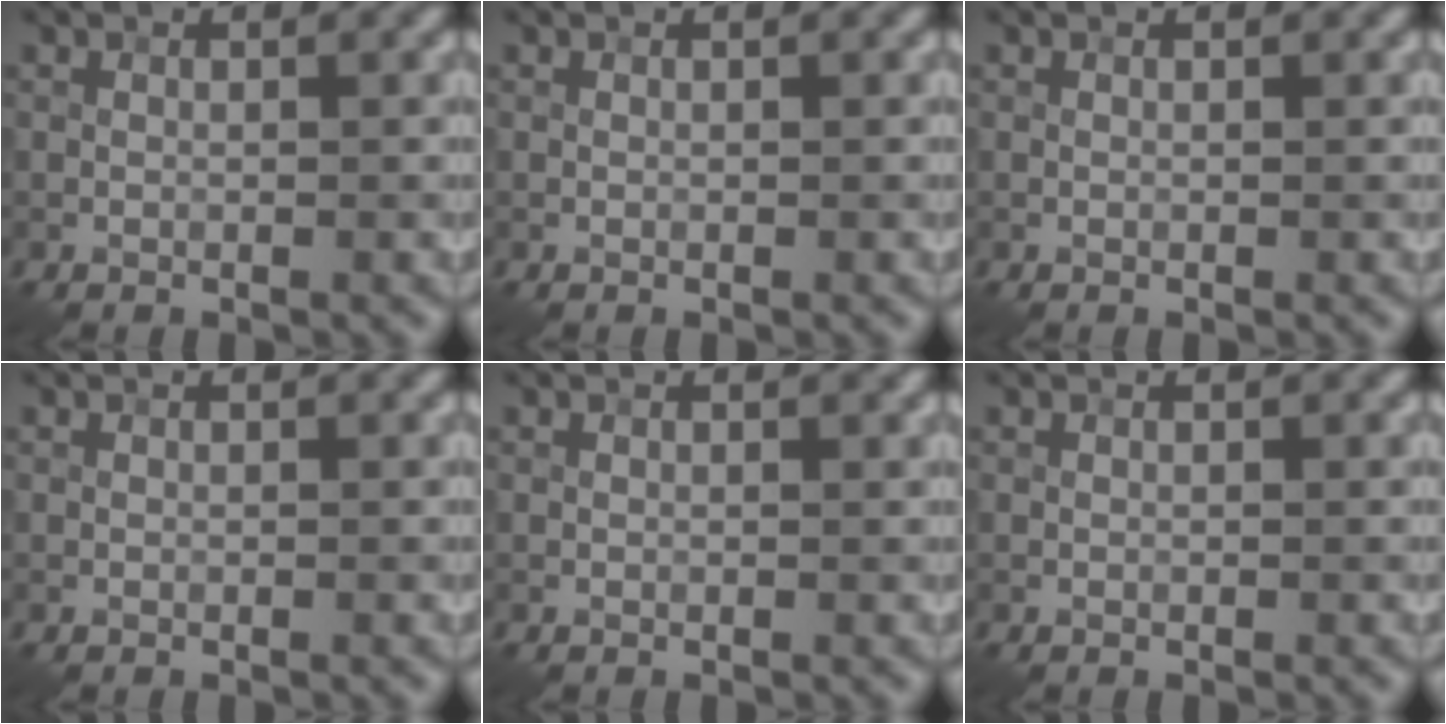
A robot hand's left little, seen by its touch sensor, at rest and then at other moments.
{"total": 0.0}
{"total": 0.0}
{"total": 0.0}
{"total": 0.0}
{"total": 0.0}